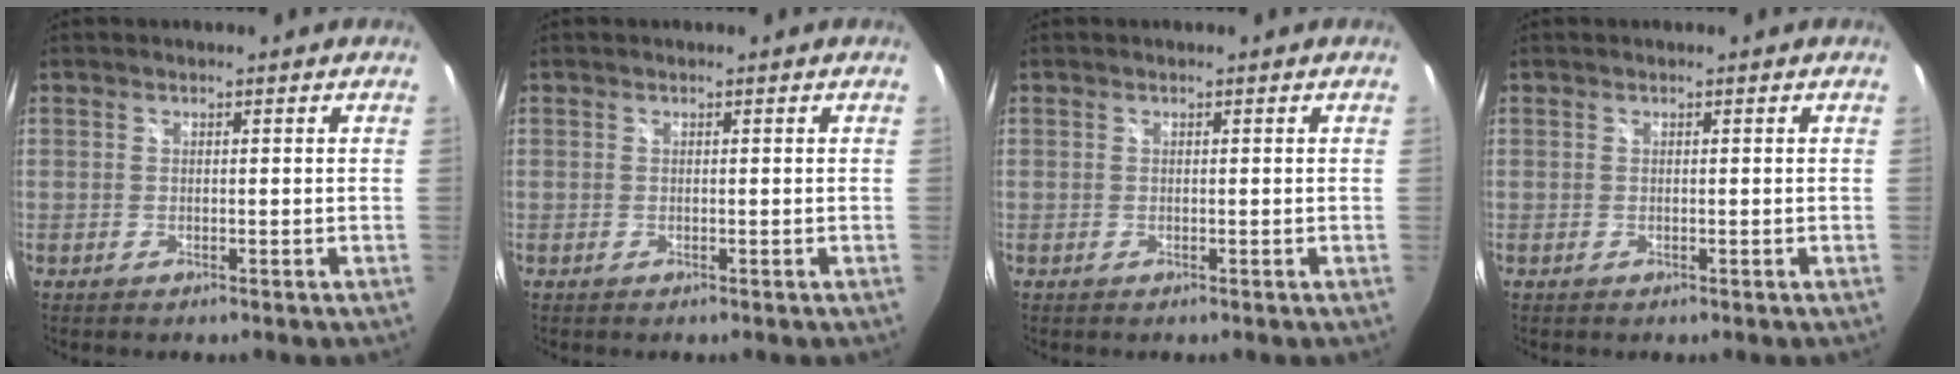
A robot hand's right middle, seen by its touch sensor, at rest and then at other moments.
{"total": 0.0}
{"total": 0.0}
{"total": 0.0}